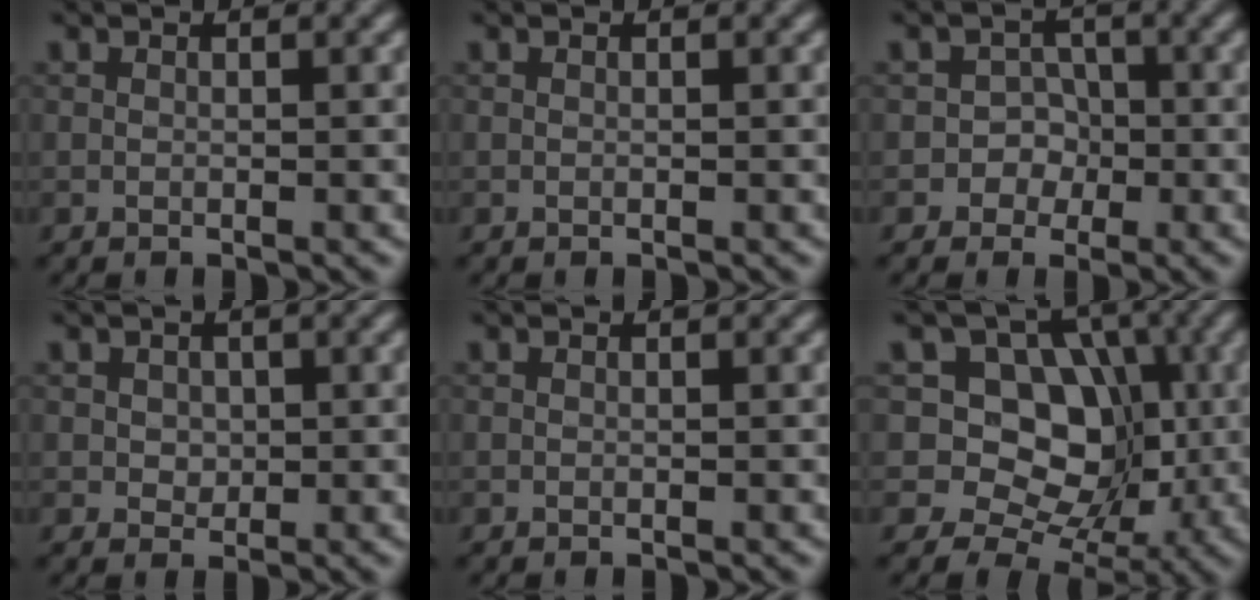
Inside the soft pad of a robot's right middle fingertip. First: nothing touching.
{"total": 0.0}
{"total": 3.1, "force": [-0.9, 2.9, 0.6], "torque": [0.024, 0.010, -0.036]}
{"total": 1.3, "force": [0.3, 1.2, 0.5], "torque": [-0.012, -0.001, 0.008]}
{"total": 0.0}
{"total": 9.6, "force": [0.4, 8.1, 5.1], "torque": [-0.050, 0.012, -0.025]}